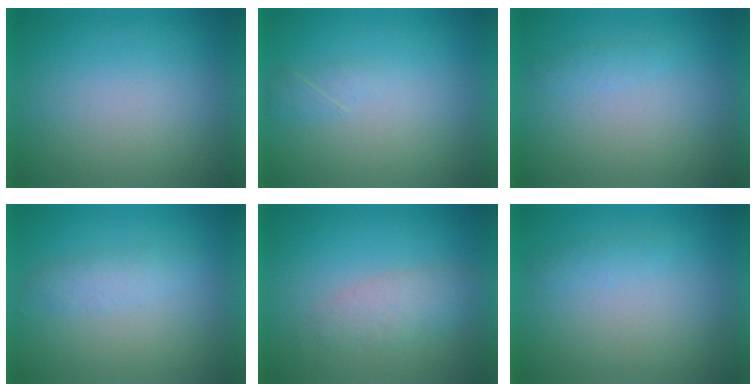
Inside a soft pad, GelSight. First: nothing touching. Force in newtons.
{"total": 1.6}
{"total": 1.4}
{"total": 2.5}
{"total": 2.9}
{"total": 1.4}